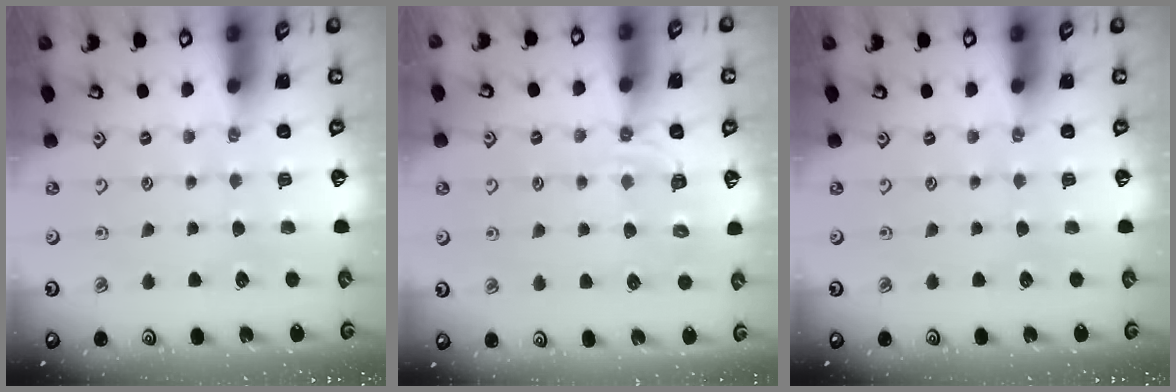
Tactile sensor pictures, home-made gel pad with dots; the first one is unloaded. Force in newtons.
{"total": 6.0, "press": 5.8, "slide": 1.7}
{"total": 0.0}